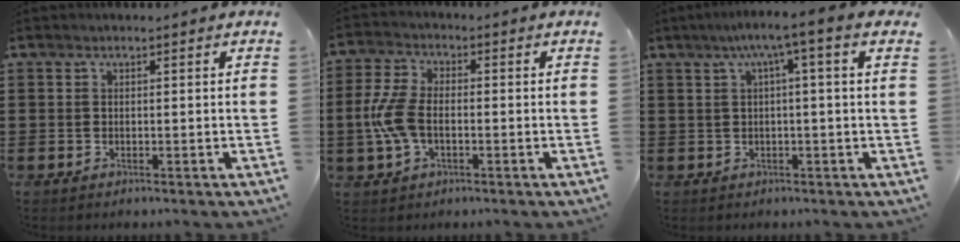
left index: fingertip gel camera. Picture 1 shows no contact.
{"total": 7.9, "force": [-1.0, 4.5, 6.4], "torque": [-0.161, -0.001, -0.027]}
{"total": 4.4, "force": [0.6, -0.5, 4.4], "torque": [-0.084, -0.004, 0.004]}